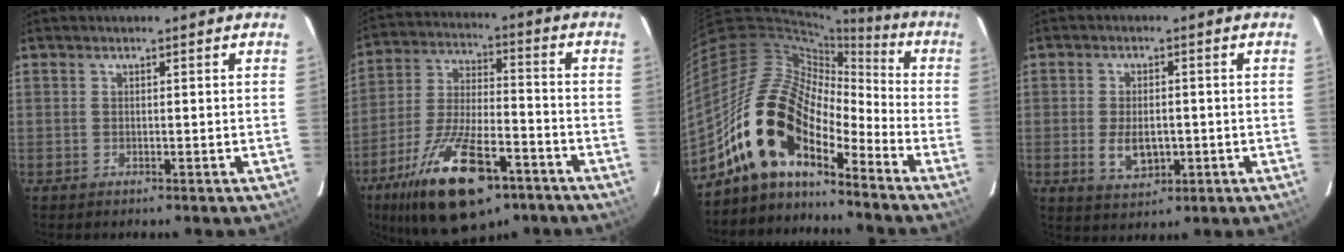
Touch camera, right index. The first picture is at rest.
{"total": 21.5, "force": [-12.7, 8.5, 15.1], "torque": [-0.287, -0.026, -0.205]}
{"total": 16.7, "force": [-11.6, 7.0, 9.8], "torque": [-0.173, 0.004, -0.237]}
{"total": 6.4, "force": [-1.3, 3.8, 4.9], "torque": [-0.098, -0.009, -0.015]}